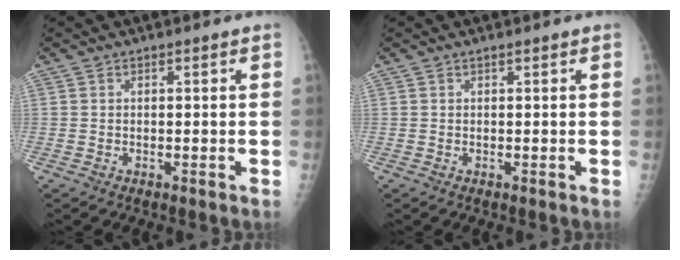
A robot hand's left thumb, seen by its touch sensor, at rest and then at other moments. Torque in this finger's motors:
{"motor_torque": [0.03, 0.03, -0.05, -0.04, 0.00]}